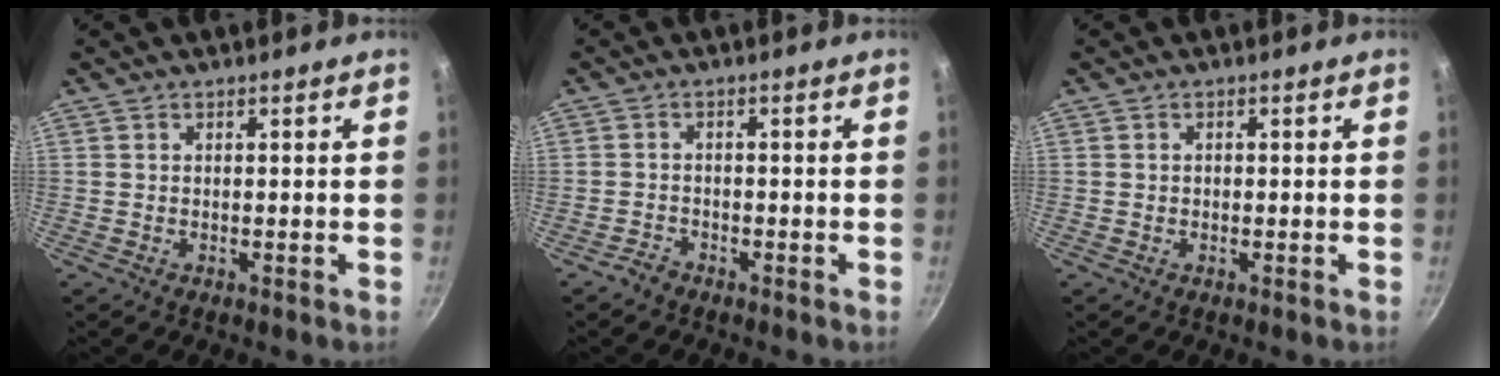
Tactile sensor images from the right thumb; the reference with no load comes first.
{"total": 1.6, "force": [-1.4, 0.8, 0.2], "torque": [-0.003, 0.017, -0.026]}
{"total": 0.6, "force": [-0.1, 0.5, 0.2], "torque": [-0.002, 0.002, -0.002]}